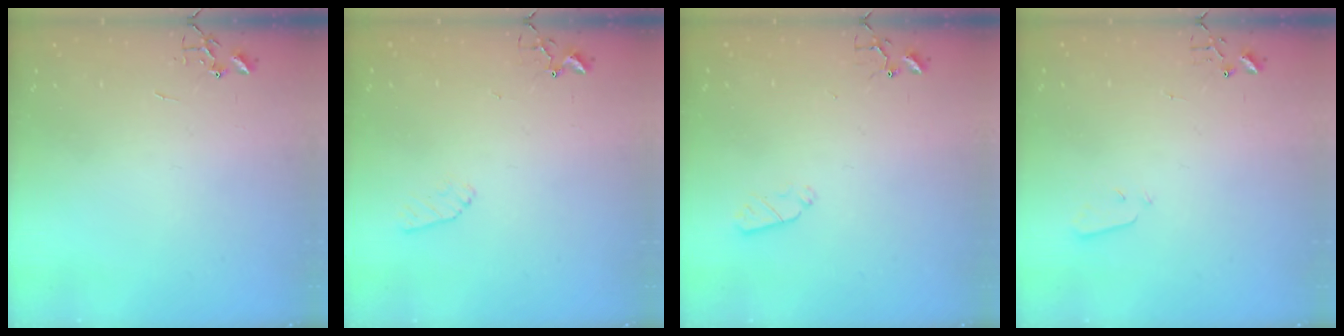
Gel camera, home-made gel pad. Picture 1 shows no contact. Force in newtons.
{"total": 6.6, "press": 6.5, "slide": 0.7}
{"total": 4.5, "press": 4.5, "slide": 0.4}
{"total": 2.1, "press": 2.1, "slide": 0.3}